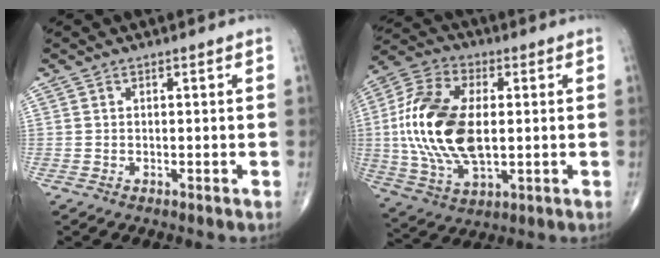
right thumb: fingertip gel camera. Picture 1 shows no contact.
{"total": 19.8, "force": [0.7, 10.7, 16.6], "torque": [-0.347, -0.001, 0.013]}